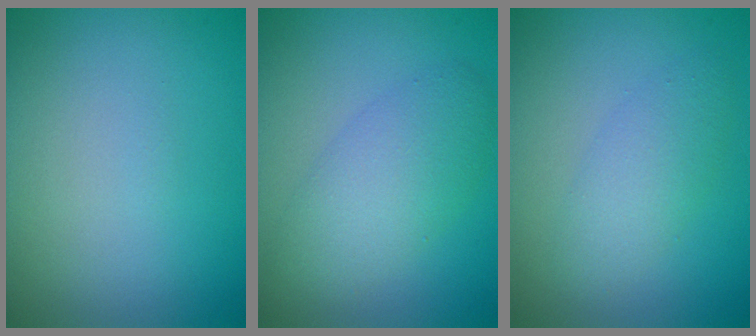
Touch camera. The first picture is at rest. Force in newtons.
{"total": 4.4, "press": 4.4, "slide": 0.1}
{"total": 2.6, "press": 2.6, "slide": 0.1}